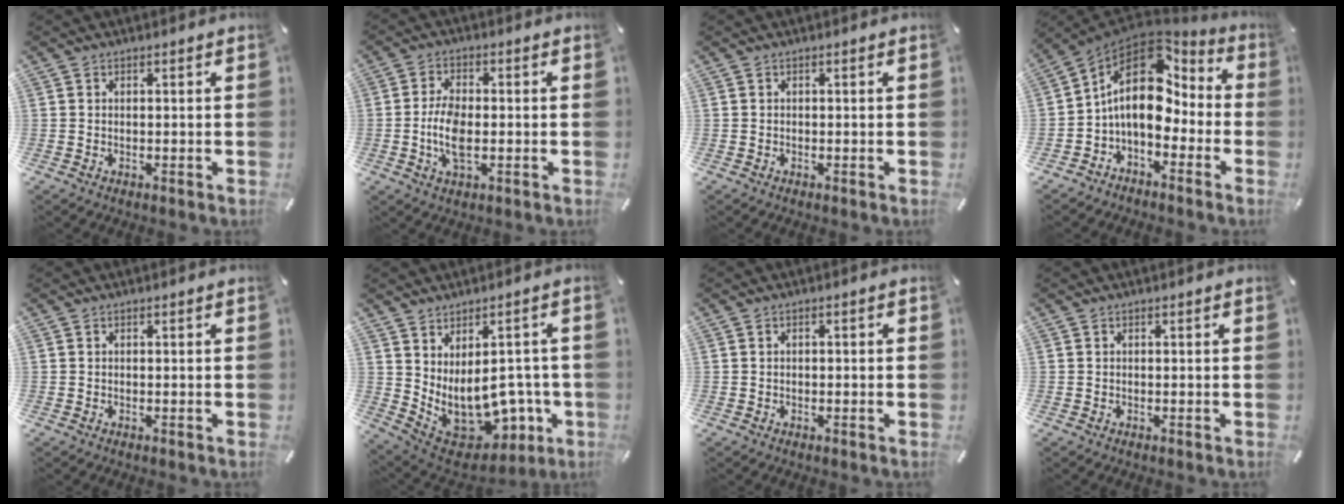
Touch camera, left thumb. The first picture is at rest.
{"total": 7.7, "force": [-1.0, 3.5, 6.8], "torque": [-0.149, -0.005, -0.021]}
{"total": 0.0}
{"total": 14.2, "force": [1.0, 9.7, 10.3], "torque": [-0.182, -0.009, 0.014]}
{"total": 0.0}
{"total": 14.1, "force": [1.1, 9.3, 10.5], "torque": [-0.180, -0.045, 0.039]}
{"total": 0.7, "force": [-0.2, 0.3, 0.6], "torque": [-0.012, 0.001, -0.004]}
{"total": 0.0}